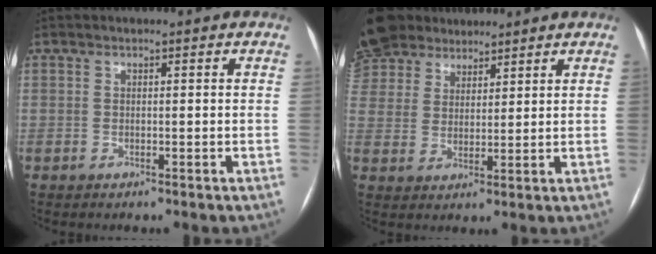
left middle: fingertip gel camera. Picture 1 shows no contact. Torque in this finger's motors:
{"motor_torque": [0.39, -0.32, 1.05, 0.21]}